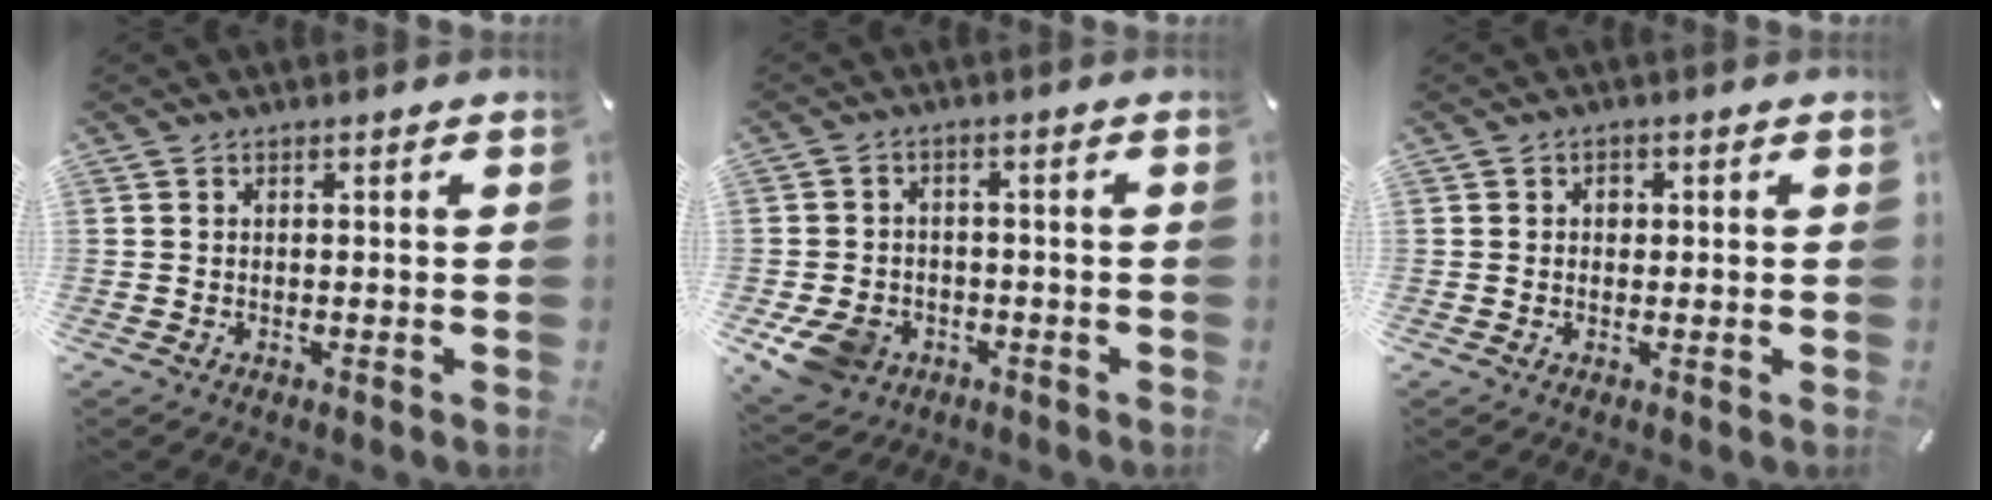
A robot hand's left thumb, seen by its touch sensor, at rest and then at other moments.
{"total": 8.4, "force": [-3.8, 6.6, 3.7], "torque": [-0.084, 0.019, -0.070]}
{"total": 1.6, "force": [0.1, 1.4, 0.7], "torque": [-0.001, 0.001, -0.005]}